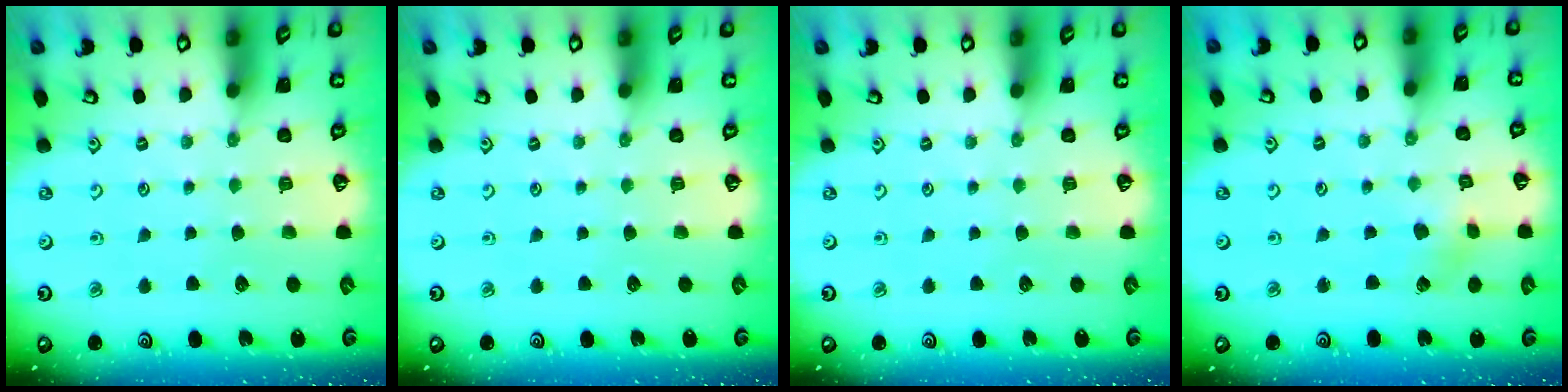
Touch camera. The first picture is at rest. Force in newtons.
{"total": 0.0}
{"total": 0.0}
{"total": 1.7, "press": 1.7, "slide": 0.3}